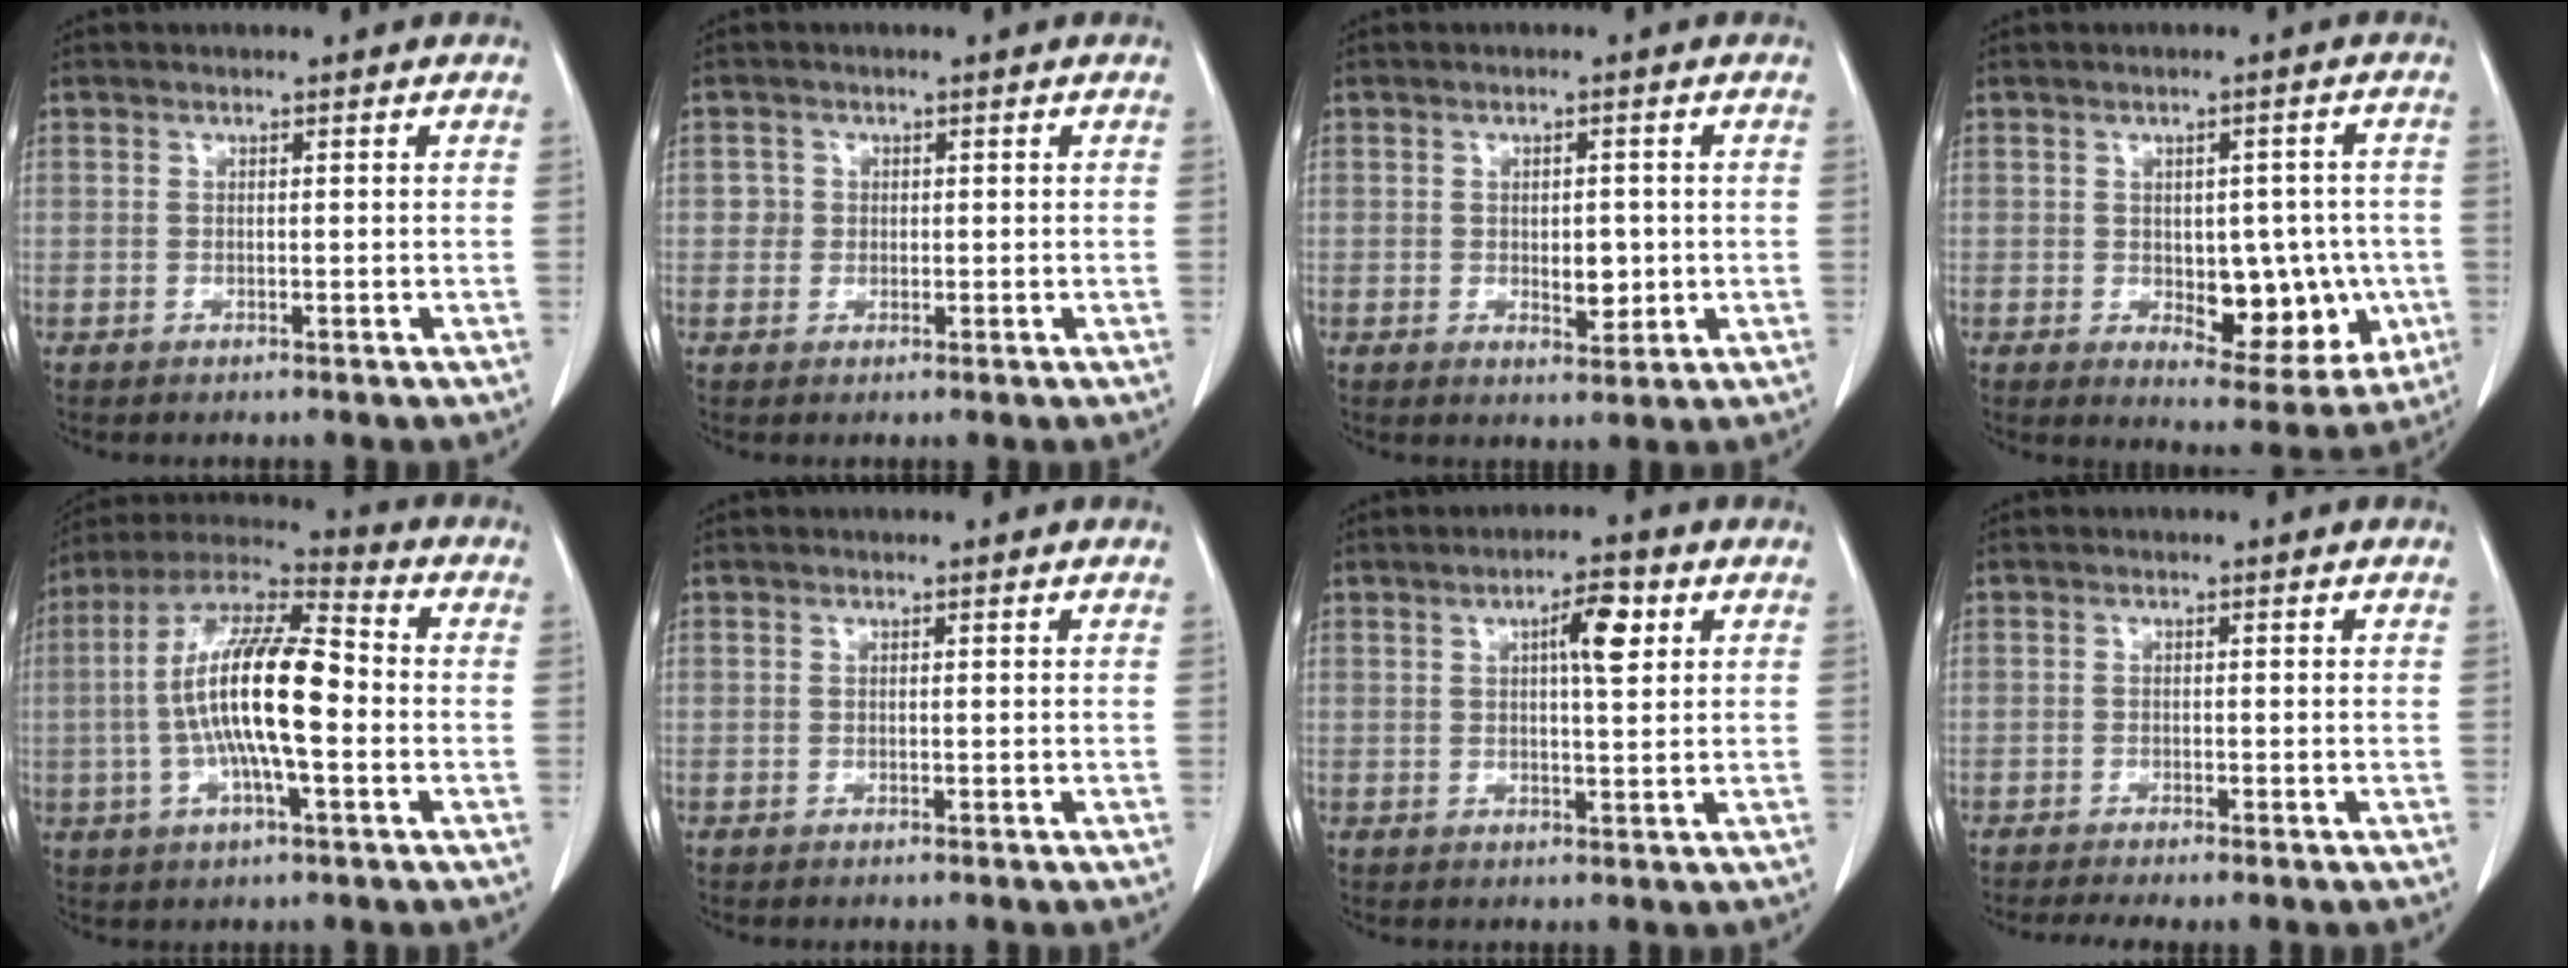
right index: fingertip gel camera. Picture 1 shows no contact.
{"total": 1.7, "force": [0.1, 1.7, 0.1], "torque": [0.007, 0.005, -0.001]}
{"total": 3.8, "force": [-0.4, 1.8, 3.3], "torque": [-0.048, -0.003, 0.002]}
{"total": 10.7, "force": [-1.6, 5.6, 8.9], "torque": [-0.092, 0.010, -0.002]}
{"total": 15.9, "force": [-1.4, 3.3, 15.5], "torque": [-0.297, 0.014, -0.031]}
{"total": 0.0}
{"total": 5.2, "force": [1.9, 0.9, 4.8], "torque": [-0.079, 0.004, 0.028]}
{"total": 3.2, "force": [-2.5, 0.2, 2.0], "torque": [-0.032, -0.007, -0.040]}